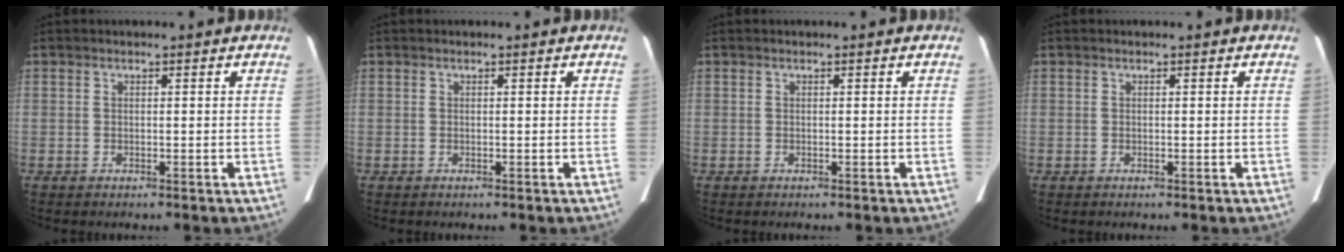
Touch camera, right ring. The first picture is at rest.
{"total": 0.0}
{"total": 0.0}
{"total": 0.0}